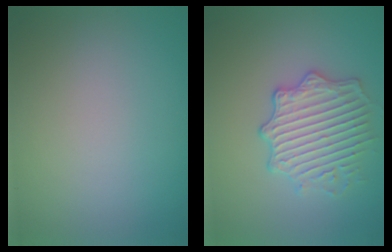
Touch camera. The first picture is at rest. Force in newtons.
{"total": 4.0, "press": 3.8, "slide": 1.2}